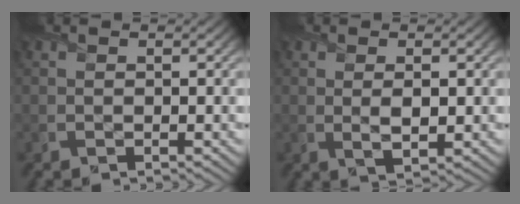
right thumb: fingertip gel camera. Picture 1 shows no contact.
{"total": 2.6, "force": [0.3, 0.9, 2.4], "torque": [-0.053, -0.007, 0.008]}